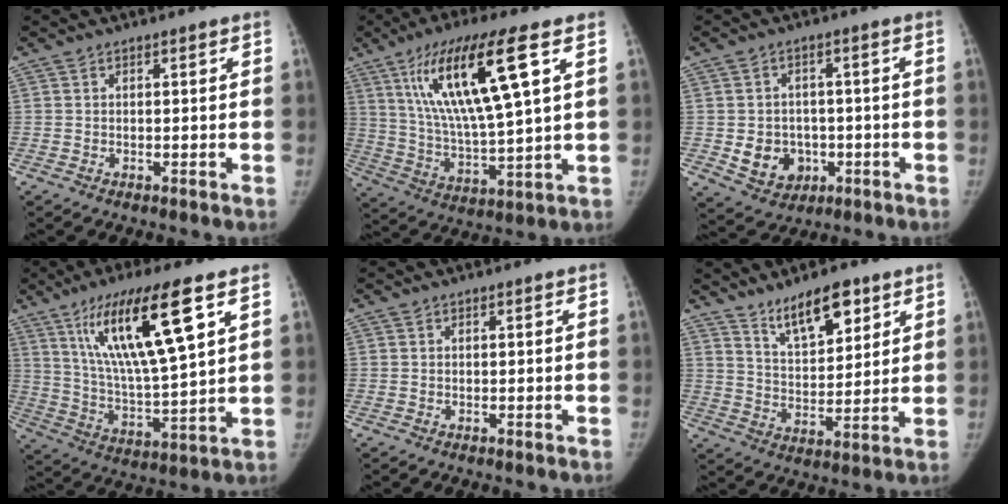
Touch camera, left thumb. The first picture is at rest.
{"total": 19.3, "force": [7.8, 3.4, 17.3], "torque": [-0.324, -0.024, 0.141]}
{"total": 8.0, "force": [-1.8, 6.9, 3.7], "torque": [-0.027, 0.009, -0.014]}
{"total": 19.5, "force": [9.0, 3.6, 16.8], "torque": [-0.296, -0.038, 0.165]}
{"total": 0.0}
{"total": 11.0, "force": [7.3, 4.4, 6.9], "torque": [-0.092, -0.046, 0.131]}